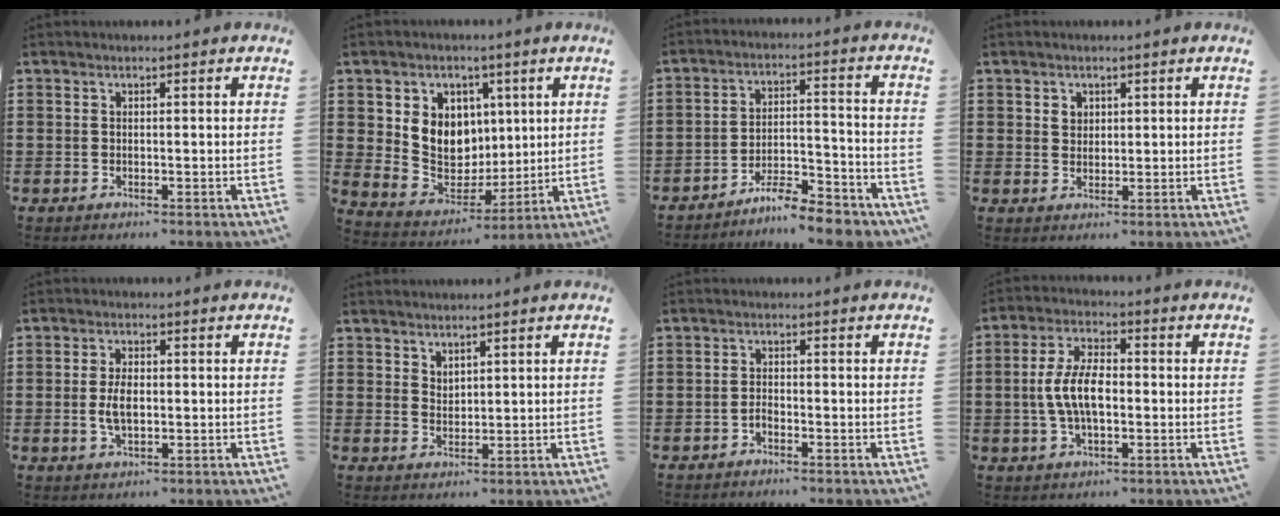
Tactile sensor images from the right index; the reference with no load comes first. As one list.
[{"total": 8.2, "force": [2.2, 7.6, 2.2], "torque": [-0.068, -0.014, 0.047]}, {"total": 7.2, "force": [-6.7, 0.8, 2.6], "torque": [-0.043, 0.013, -0.127]}, {"total": 1.7, "force": [0.9, 1.4, 0.4], "torque": [-0.013, 0.006, 0.018]}, {"total": 4.1, "force": [-0.3, 2.1, 3.5], "torque": [-0.081, 0.000, -0.010]}, {"total": 2.0, "force": [1.9, 0.8, 0.0], "torque": [-0.004, 0.004, 0.037]}, {"total": 1.2, "force": [-1.0, 0.5, 0.5], "torque": [-0.014, -0.001, -0.018]}, {"total": 7.6, "force": [-0.6, 3.6, 6.7], "torque": [-0.154, -0.003, -0.021]}]